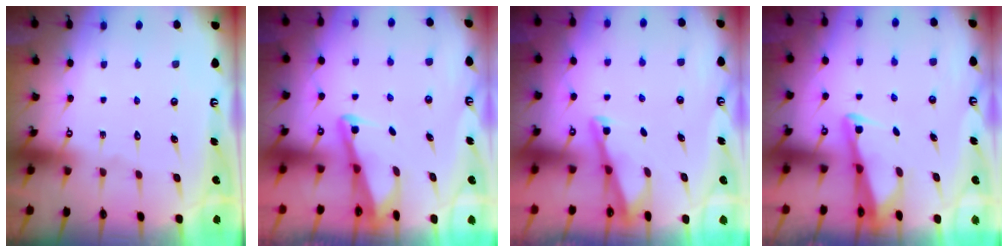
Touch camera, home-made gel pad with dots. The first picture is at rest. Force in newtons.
{"total": 3.0, "press": 3.0, "slide": 0.4}
{"total": 2.9, "press": 2.9, "slide": 0.3}
{"total": 2.7, "press": 2.7, "slide": 0.3}